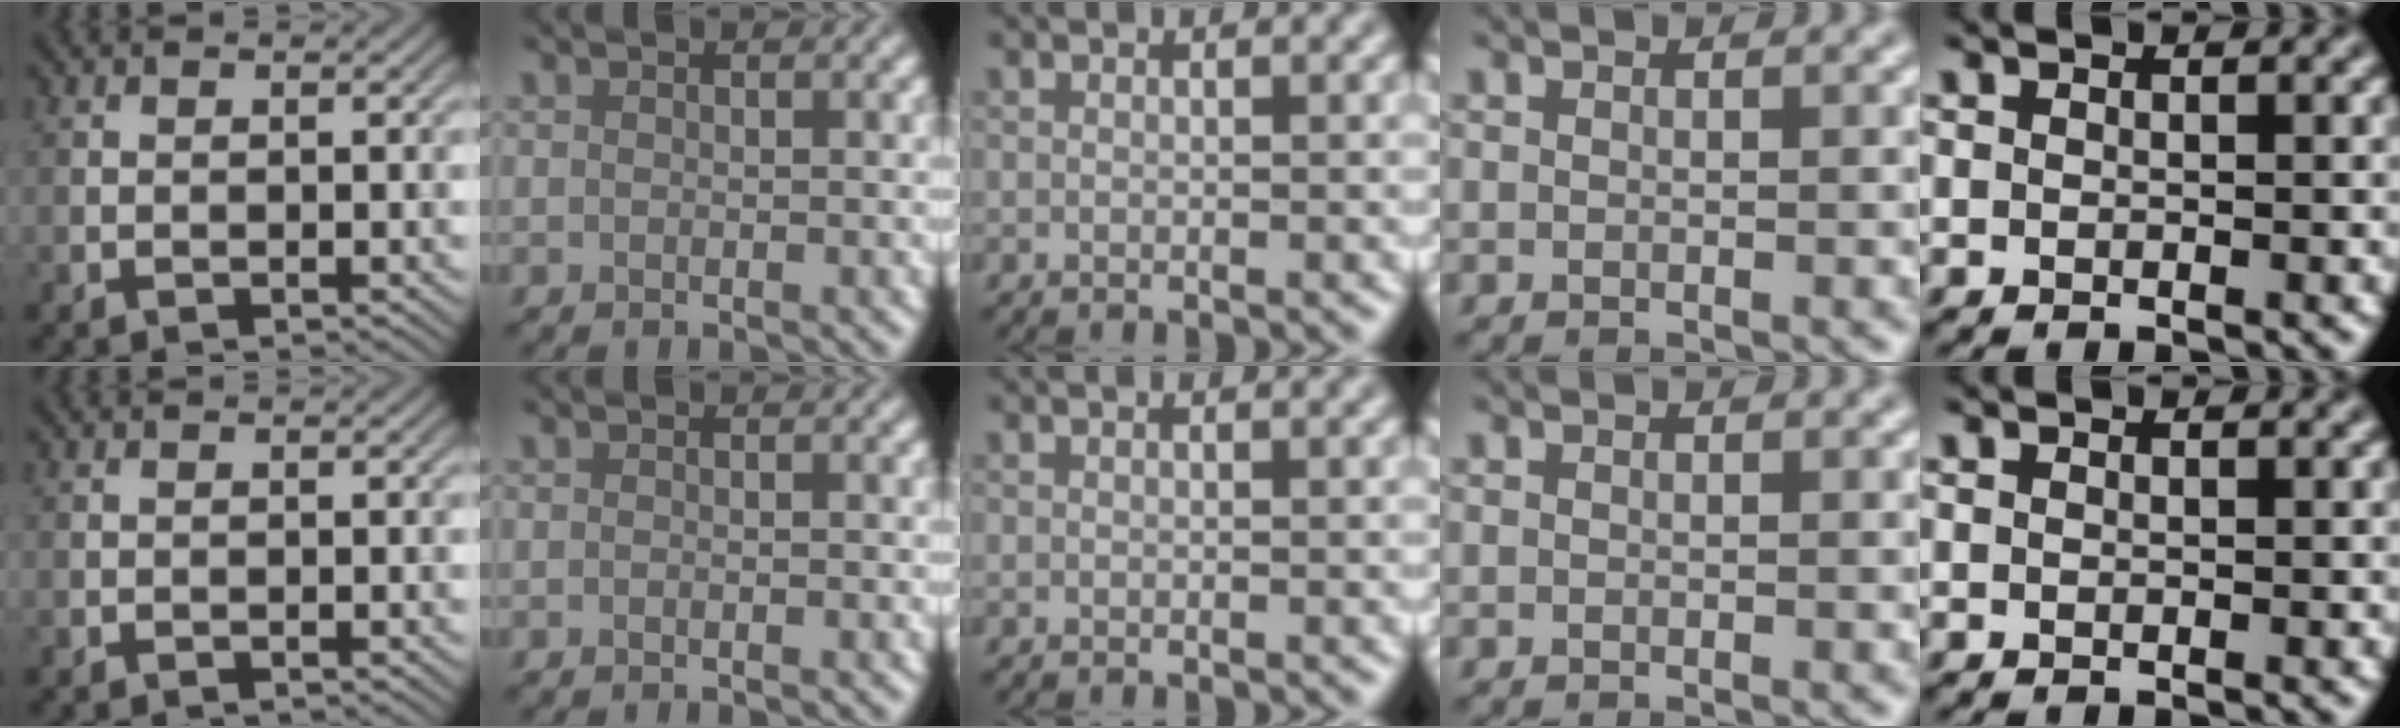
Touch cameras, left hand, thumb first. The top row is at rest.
{"index": {"total": 0.6, "force": [-0.5, 0.0, 0.3], "torque": [-0.004, 0.001, -0.011]}}